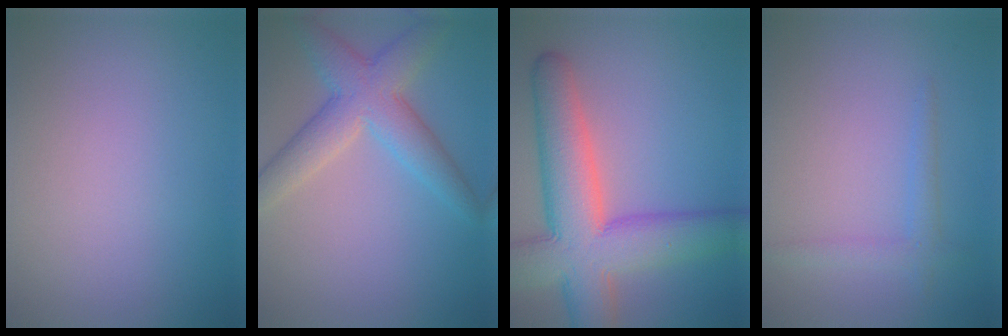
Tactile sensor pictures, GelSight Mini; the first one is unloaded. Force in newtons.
{"total": 5.6, "press": 5.6, "slide": 0.1}
{"total": 11.1, "press": 11.1, "slide": 0.5}
{"total": 1.7, "press": 1.7, "slide": 0.1}